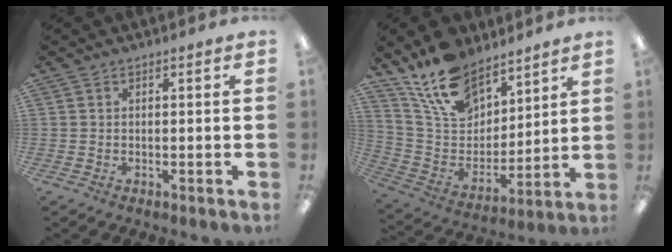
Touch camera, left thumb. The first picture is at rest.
{"total": 17.4, "force": [13.0, 9.2, 7.1], "torque": [-0.149, -0.069, 0.245]}